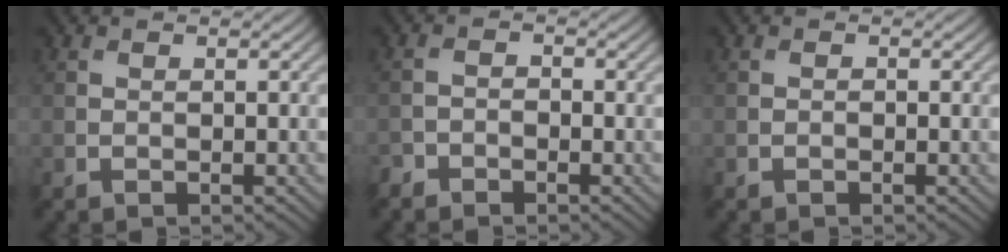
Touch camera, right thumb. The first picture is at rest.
{"total": 1.7, "force": [-1.5, 0.7, 0.3], "torque": [-0.006, 0.000, -0.037]}
{"total": 0.0}